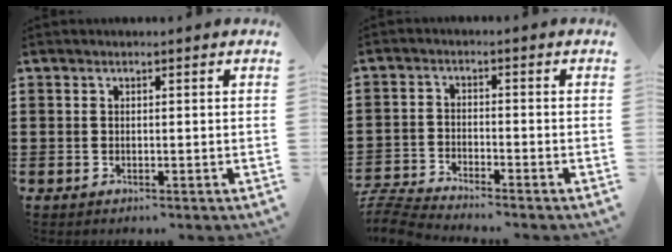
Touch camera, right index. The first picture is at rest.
{"total": 4.4, "force": [-4.4, -0.1, 0.4], "torque": [-0.030, -0.009, -0.095]}